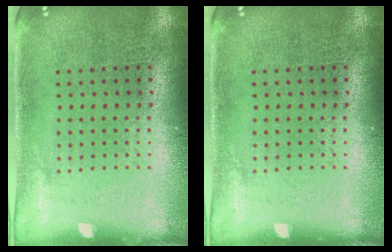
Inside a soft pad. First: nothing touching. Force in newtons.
{"total": 0.0}